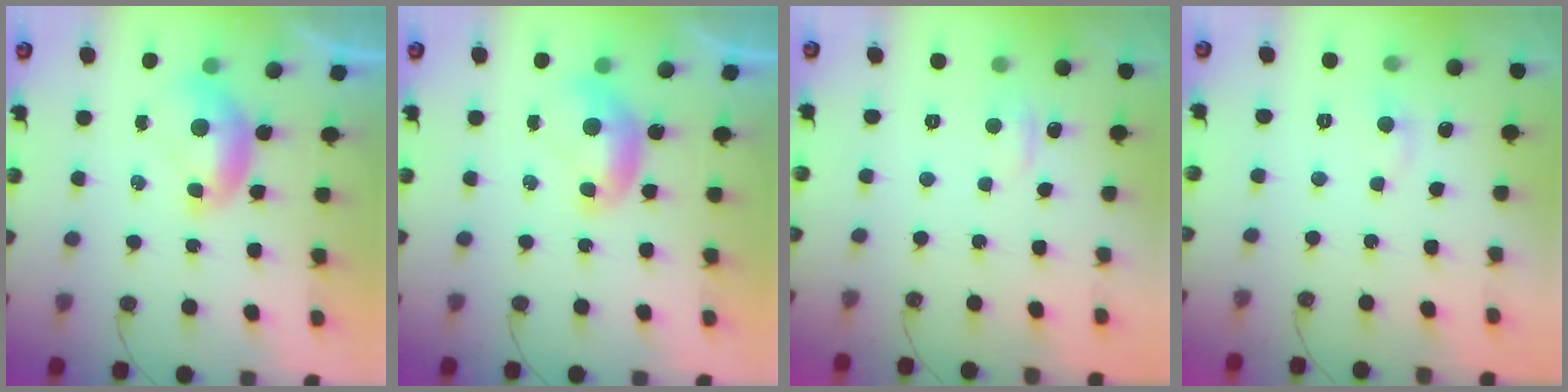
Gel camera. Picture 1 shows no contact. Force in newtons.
{"total": 0.0}
{"total": 2.1, "press": 2.0, "slide": 0.6}
{"total": 1.5, "press": 1.2, "slide": 0.9}